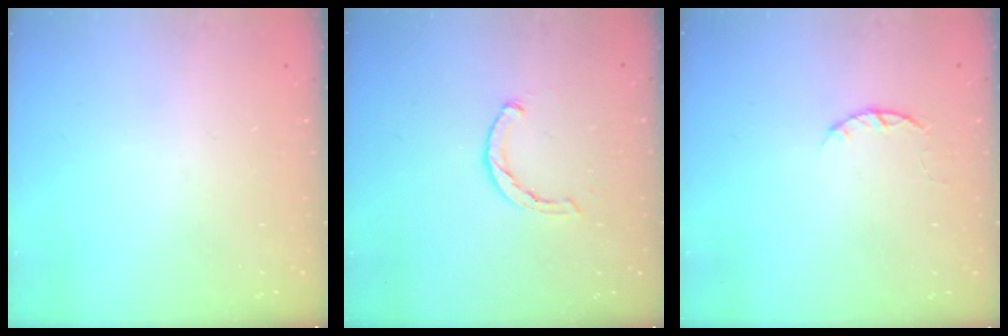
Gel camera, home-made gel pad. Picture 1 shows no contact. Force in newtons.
{"total": 1.4, "press": 1.3, "slide": 0.3}
{"total": 2.5, "press": 2.4, "slide": 0.4}